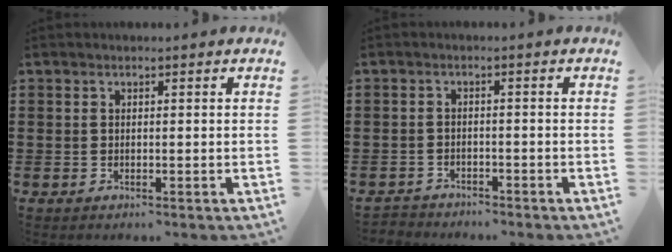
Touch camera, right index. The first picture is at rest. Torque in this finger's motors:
{"motor_torque": [-0.19, -0.05, -0.51, -0.21]}